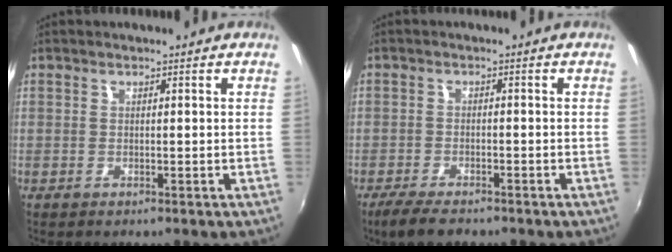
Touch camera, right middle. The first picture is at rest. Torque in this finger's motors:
{"motor_torque": [0.30, -0.56, -0.13, -0.04]}